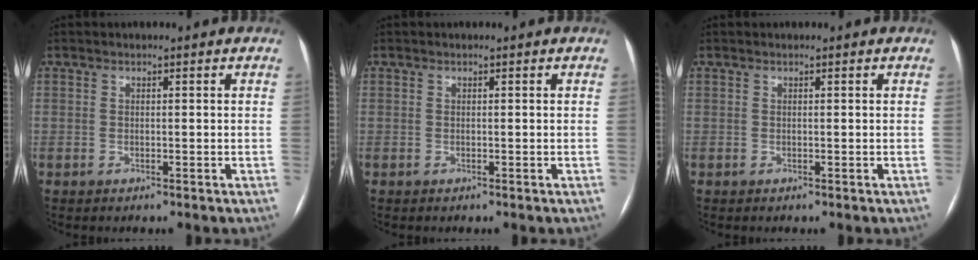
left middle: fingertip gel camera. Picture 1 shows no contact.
{"total": 0.0}
{"total": 0.0}